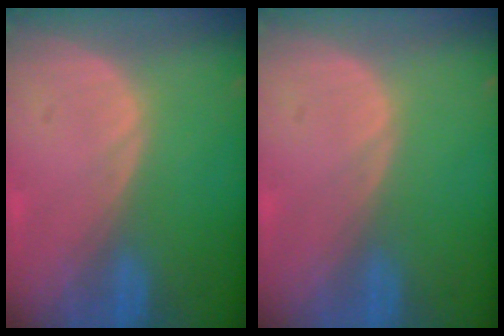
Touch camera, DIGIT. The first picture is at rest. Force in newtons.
{"total": 0.0}